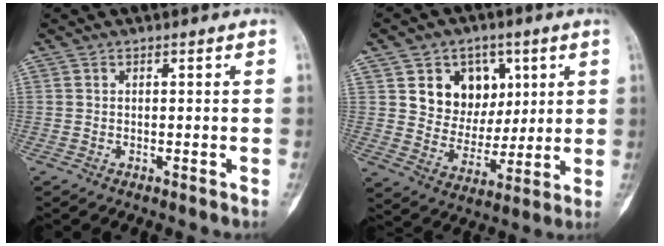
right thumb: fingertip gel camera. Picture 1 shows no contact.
{"total": 12.5, "force": [4.7, 10.3, 5.4], "torque": [-0.038, -0.017, 0.086]}